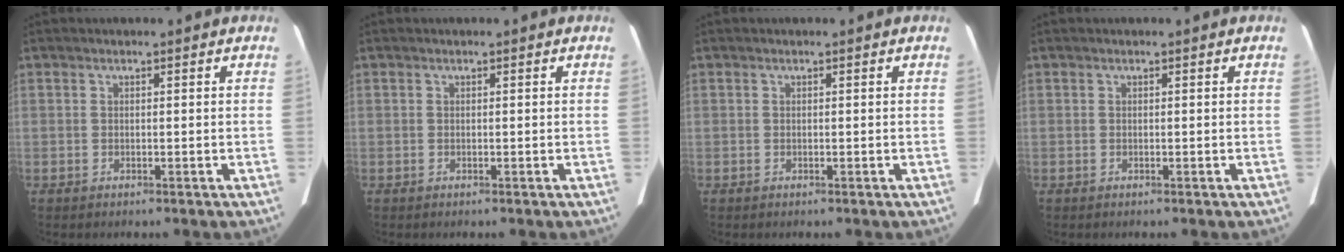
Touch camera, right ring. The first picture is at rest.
{"total": 0.0}
{"total": 0.0}
{"total": 0.0}